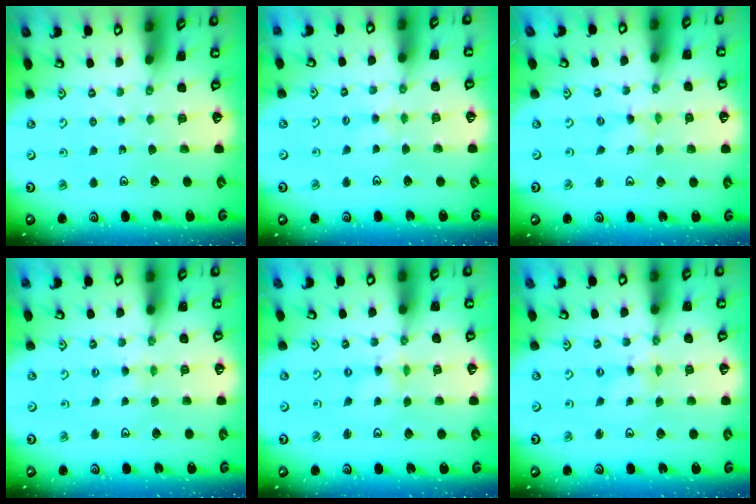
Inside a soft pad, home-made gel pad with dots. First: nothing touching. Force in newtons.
{"total": 2.4, "press": 2.4, "slide": 0.5}
{"total": 0.0}
{"total": 2.1, "press": 2.1, "slide": 0.3}
{"total": 0.8, "press": 0.8, "slide": 0.2}
{"total": 0.8, "press": 0.8, "slide": 0.2}